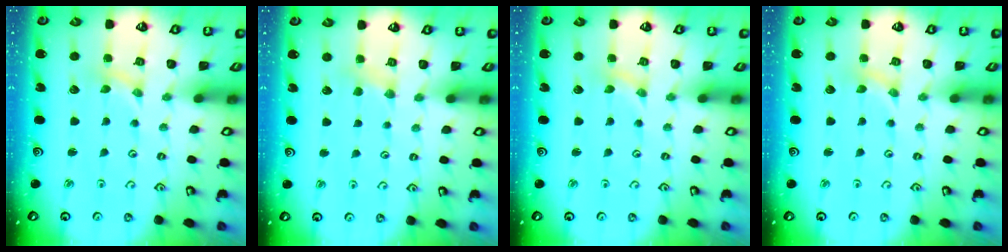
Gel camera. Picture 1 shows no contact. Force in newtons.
{"total": 2.3, "press": 2.2, "slide": 0.4}
{"total": 0.0}
{"total": 0.0}